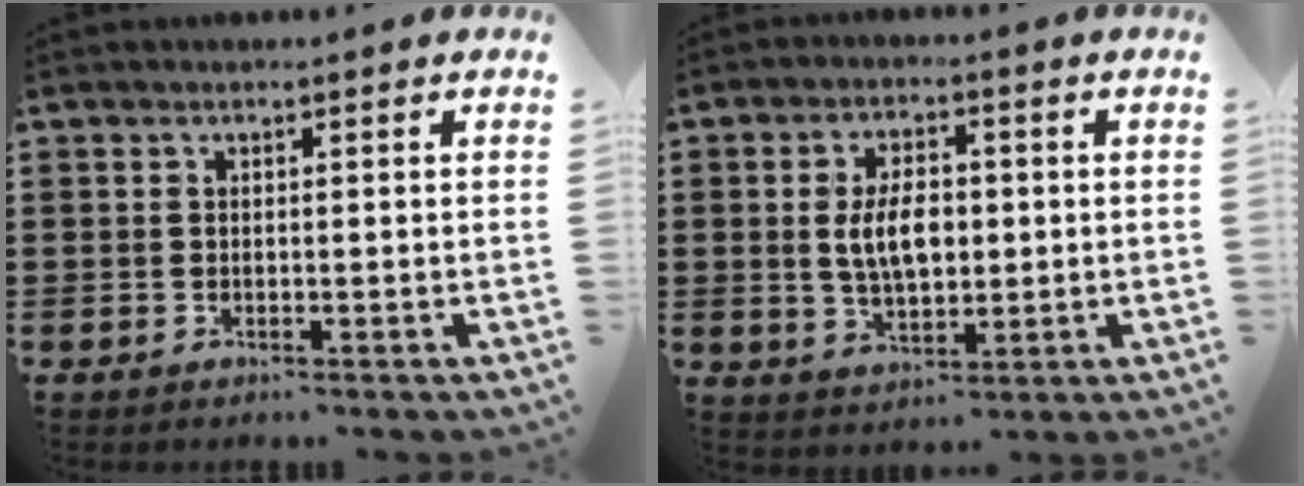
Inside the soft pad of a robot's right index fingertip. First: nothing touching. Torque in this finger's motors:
{"motor_torque": [0.79, 0.43, 0.55, 0.18]}